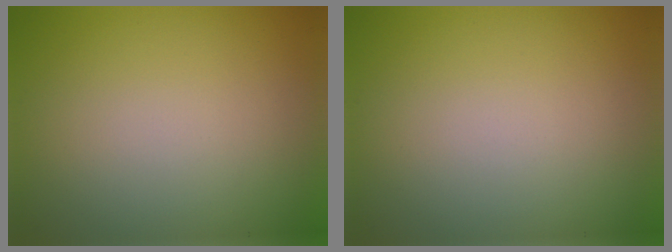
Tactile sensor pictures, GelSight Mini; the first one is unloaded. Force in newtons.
{"total": 0.0}